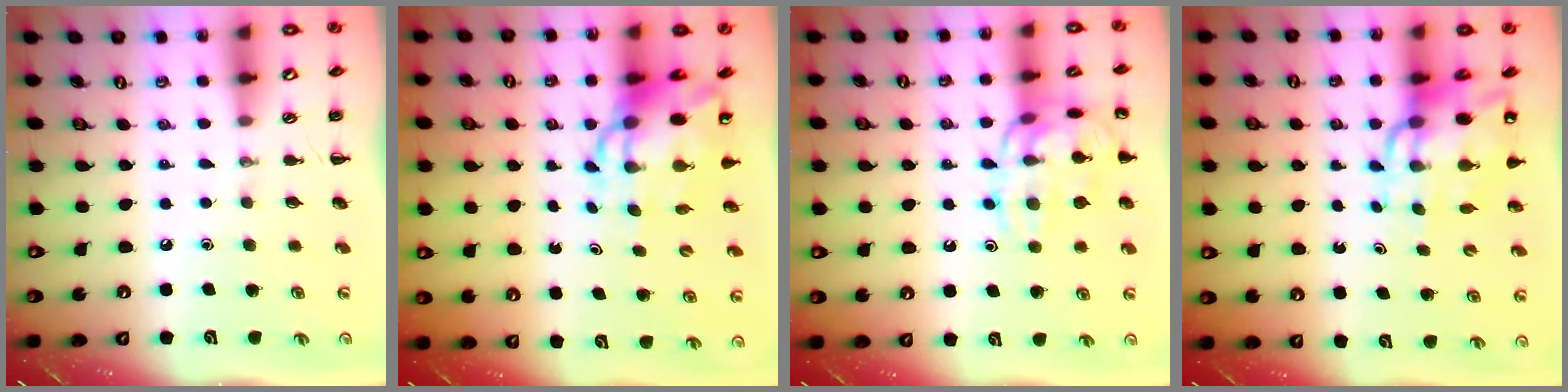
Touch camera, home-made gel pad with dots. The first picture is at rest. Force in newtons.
{"total": 10.1, "press": 9.7, "slide": 2.7}
{"total": 15.8, "press": 15.7, "slide": 0.6}
{"total": 13.4, "press": 12.8, "slide": 4.1}